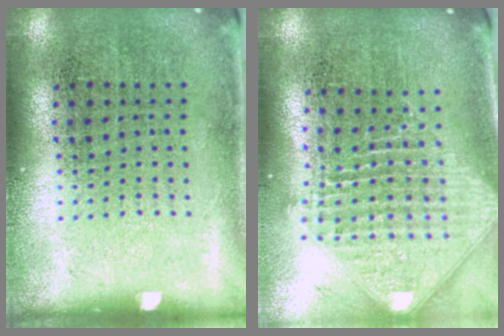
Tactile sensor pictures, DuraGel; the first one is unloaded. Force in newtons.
{"total": 2.5, "press": 1.9, "slide": 1.6}